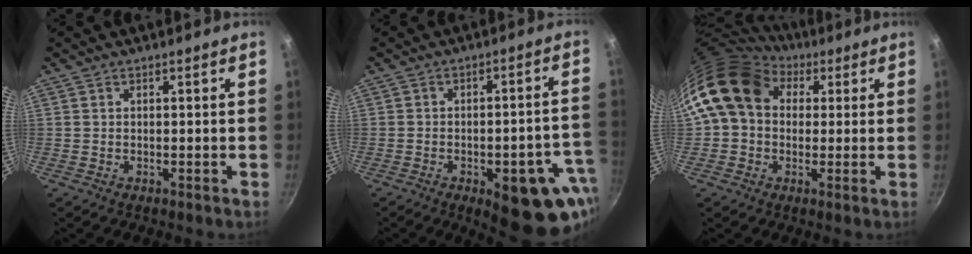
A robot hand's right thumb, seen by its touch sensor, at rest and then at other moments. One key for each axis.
{"total": 17.8, "fx": -7.1, "fy": 7.5, "fz": 14.5, "tx": -0.114, "ty": 0.021, "tz": -0.084}
{"total": 13.2, "fx": 4.2, "fy": 10.4, "fz": 7.0, "tx": -0.096, "ty": 0.015, "tz": 0.057}